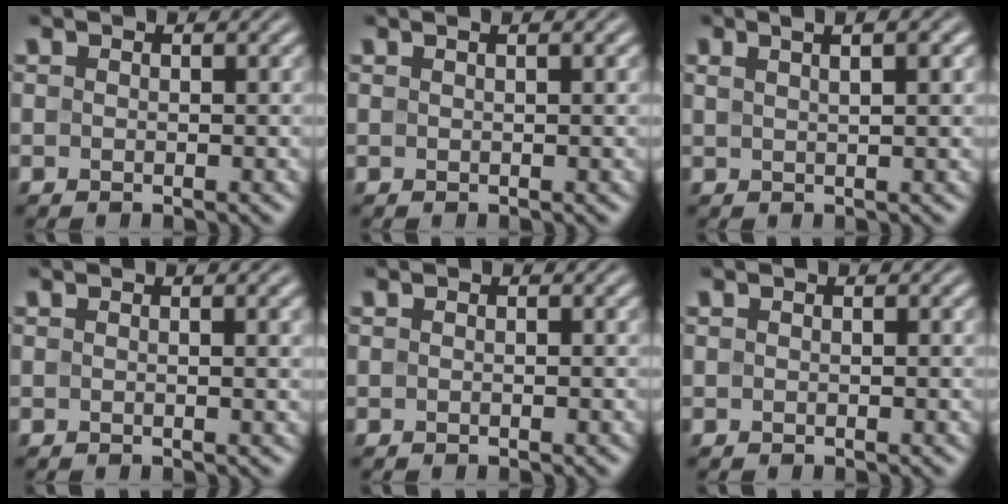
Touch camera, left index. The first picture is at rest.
{"total": 1.9, "force": [1.0, 0.7, 1.5], "torque": [-0.008, 0.000, -0.001]}
{"total": 4.3, "force": [2.2, 1.8, 3.3], "torque": [-0.013, 0.019, 0.003]}
{"total": 2.3, "force": [0.6, 0.7, 2.1], "torque": [-0.021, 0.006, 0.003]}
{"total": 0.0}
{"total": 0.0}